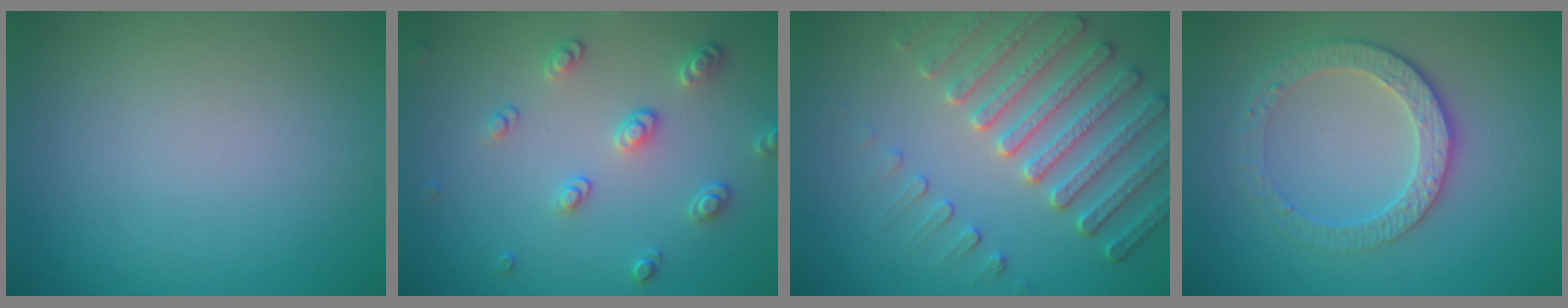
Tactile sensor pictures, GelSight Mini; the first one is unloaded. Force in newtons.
{"total": 2.6, "press": 2.5, "slide": 0.8}
{"total": 5.5, "press": 4.8, "slide": 2.7}
{"total": 3.3, "press": 3.2, "slide": 0.9}